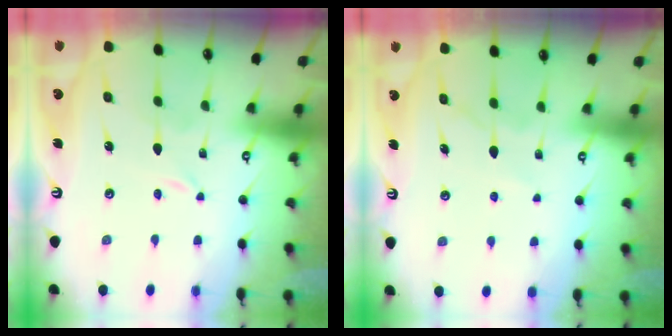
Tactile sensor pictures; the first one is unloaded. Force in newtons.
{"total": 6.6, "press": 6.5, "slide": 0.9}